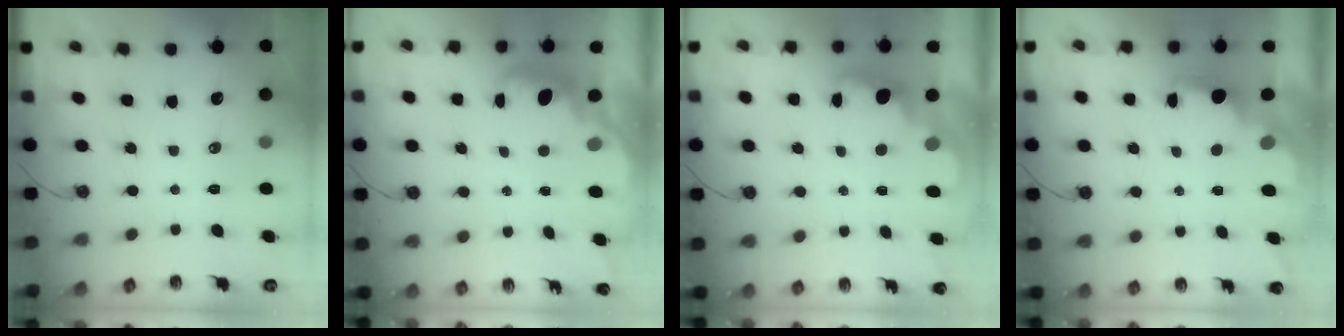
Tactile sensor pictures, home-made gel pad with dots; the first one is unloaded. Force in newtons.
{"total": 2.6, "press": 2.6, "slide": 0.6}
{"total": 2.4, "press": 2.4, "slide": 0.6}
{"total": 2.1, "press": 2.0, "slide": 0.8}